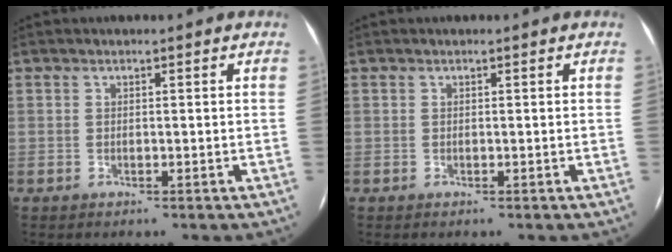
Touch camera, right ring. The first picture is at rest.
{"total": 0.0}